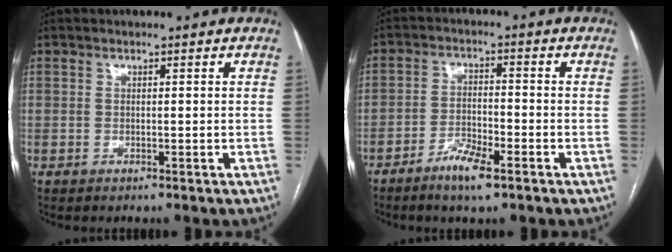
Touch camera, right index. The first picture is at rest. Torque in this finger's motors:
{"motor_torque": [0.46, -0.40, 0.10, 0.01]}